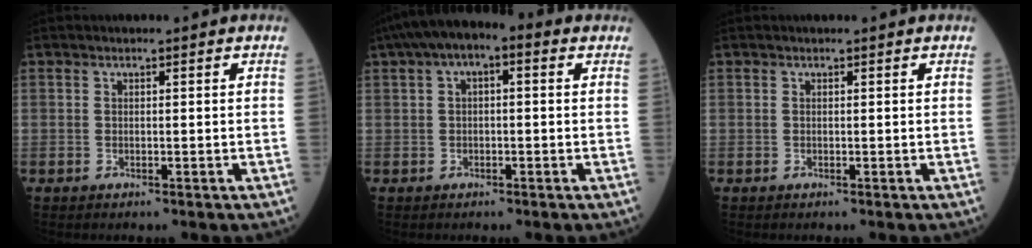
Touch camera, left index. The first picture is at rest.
{"total": 7.2, "force": [3.0, 2.9, 5.9], "torque": [-0.103, 0.041, 0.039]}
{"total": 0.0}